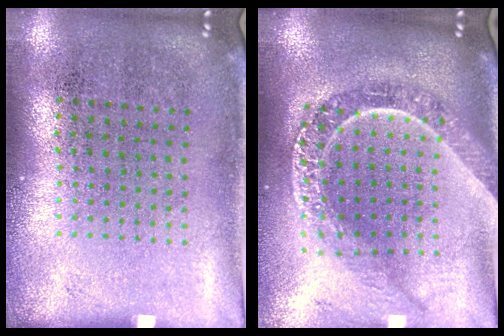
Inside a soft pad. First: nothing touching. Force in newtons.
{"total": 2.5, "press": 2.0, "slide": 1.4}